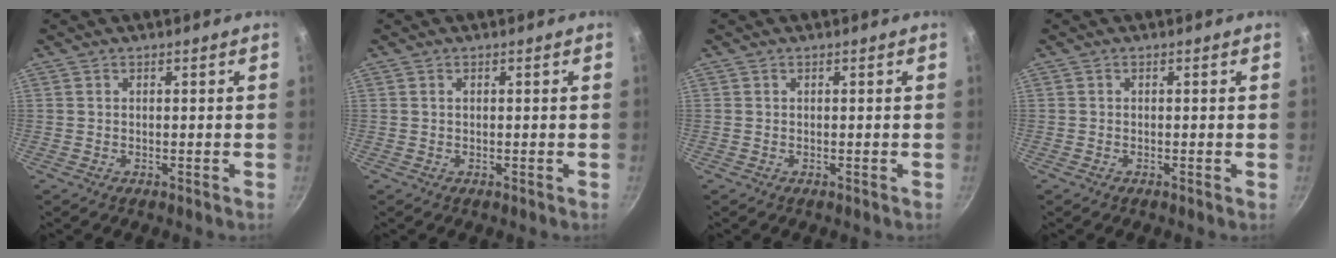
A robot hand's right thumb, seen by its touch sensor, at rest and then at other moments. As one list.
[{"total": 0.0}, {"total": 0.0}, {"total": 0.0}]